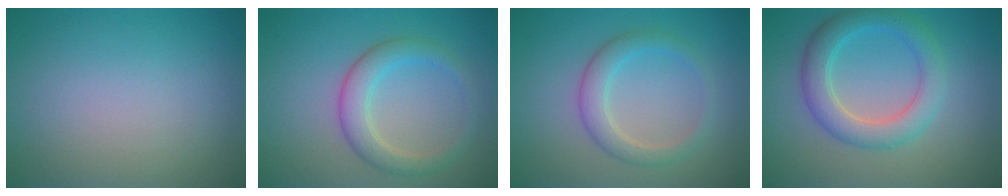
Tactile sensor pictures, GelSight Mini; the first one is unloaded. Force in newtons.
{"total": 3.4, "press": 3.4, "slide": 0.0}
{"total": 2.8, "press": 2.8, "slide": 0.2}
{"total": 4.6, "press": 4.6, "slide": 0.2}